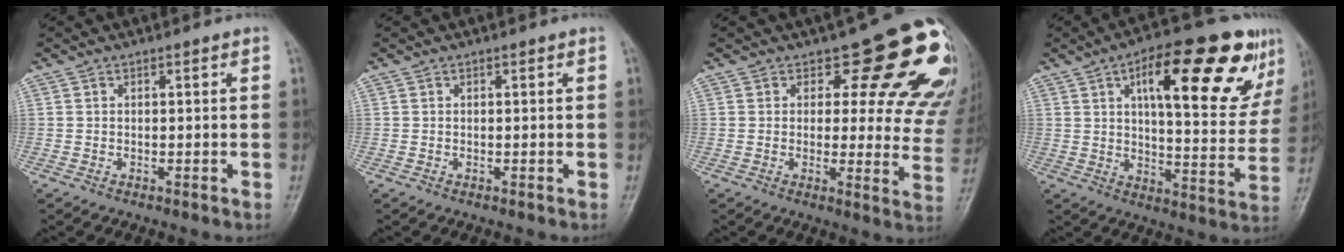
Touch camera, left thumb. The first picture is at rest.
{"total": 0.0}
{"total": 17.1, "force": [11.0, 7.9, 10.4], "torque": [-0.068, -0.066, 0.104]}
{"total": 24.0, "force": [10.9, 8.2, 19.7], "torque": [-0.239, -0.013, 0.157]}